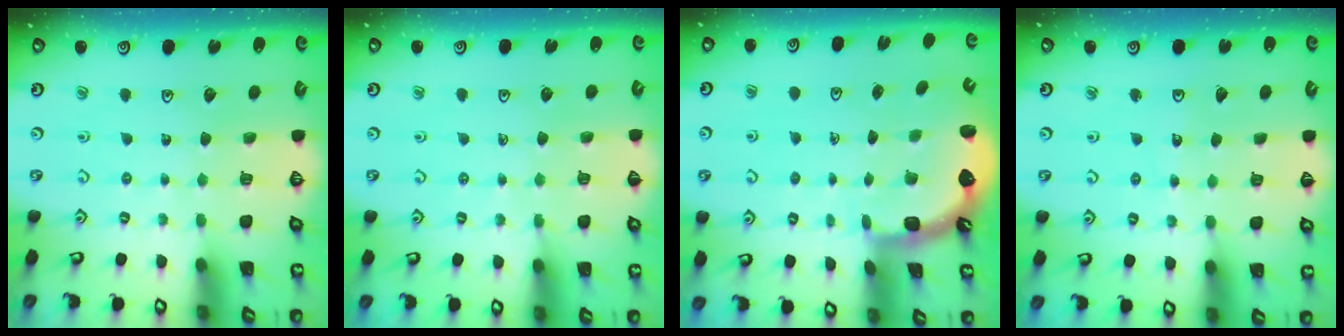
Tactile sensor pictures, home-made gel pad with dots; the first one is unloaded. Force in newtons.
{"total": 1.9, "press": 1.9, "slide": 0.3}
{"total": 2.5, "press": 1.7, "slide": 1.8}
{"total": 4.4, "press": 4.4, "slide": 0.4}